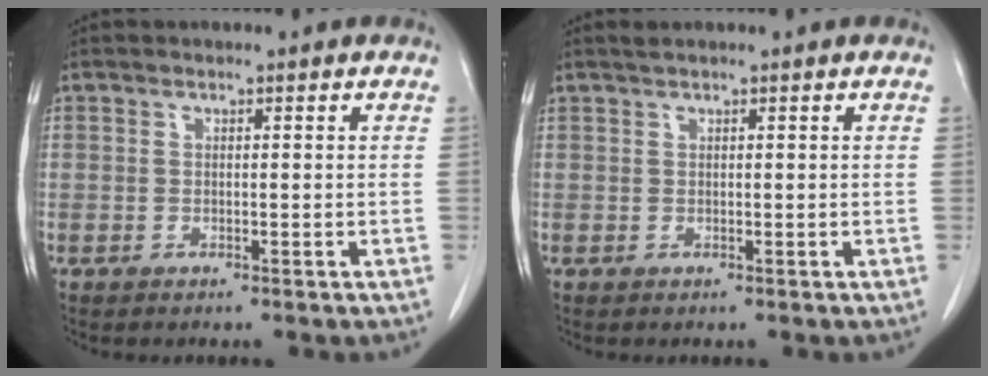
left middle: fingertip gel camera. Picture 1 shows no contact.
{"total": 0.7, "force": [0.6, -0.2, 0.3], "torque": [-0.014, 0.006, 0.017]}